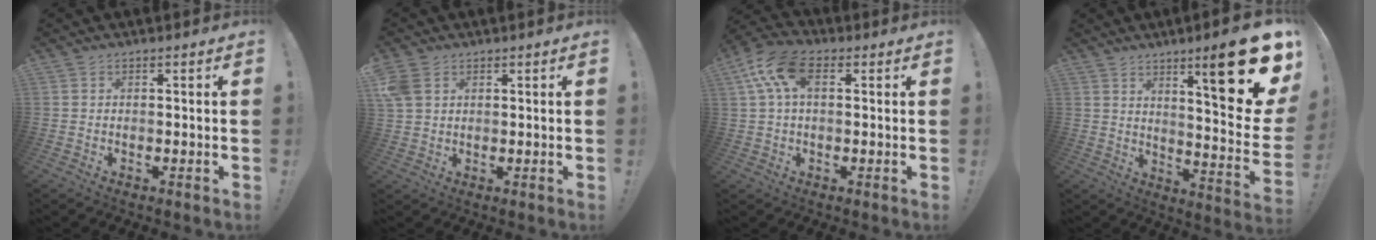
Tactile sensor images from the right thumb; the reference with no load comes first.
{"total": 5.4, "force": [2.6, 3.8, 2.9], "torque": [-0.050, -0.005, 0.051]}
{"total": 12.0, "force": [3.7, 6.7, 9.2], "torque": [-0.182, 0.003, 0.071]}
{"total": 21.2, "force": [10.5, 3.6, 18.1], "torque": [-0.233, -0.089, 0.157]}